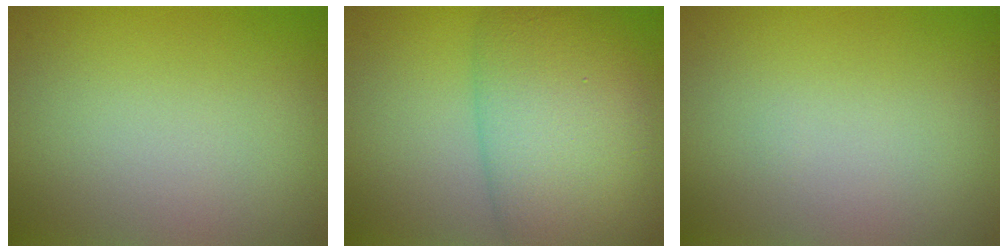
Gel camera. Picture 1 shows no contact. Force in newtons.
{"total": 10.5, "press": 10.5, "slide": 0.4}
{"total": 0.0}